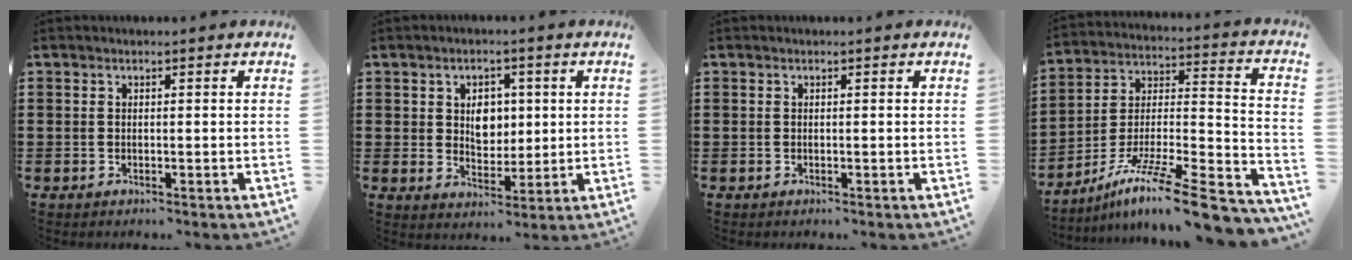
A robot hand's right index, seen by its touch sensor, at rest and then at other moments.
{"total": 4.7, "force": [1.0, 3.6, 2.9], "torque": [-0.052, 0.007, 0.012]}
{"total": 0.0}
{"total": 12.7, "force": [-9.6, 1.3, 8.2], "torque": [-0.129, 0.016, -0.178]}